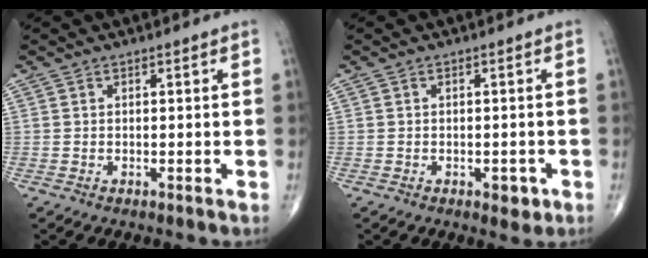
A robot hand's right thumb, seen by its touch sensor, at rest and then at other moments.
{"total": 2.6, "force": [-1.1, 1.5, 1.9], "torque": [-0.014, 0.004, -0.011]}